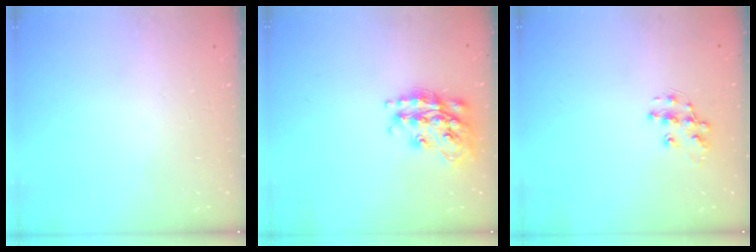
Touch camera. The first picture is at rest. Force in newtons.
{"total": 18.8, "press": 18.7, "slide": 1.2}
{"total": 9.8, "press": 9.8, "slide": 0.6}